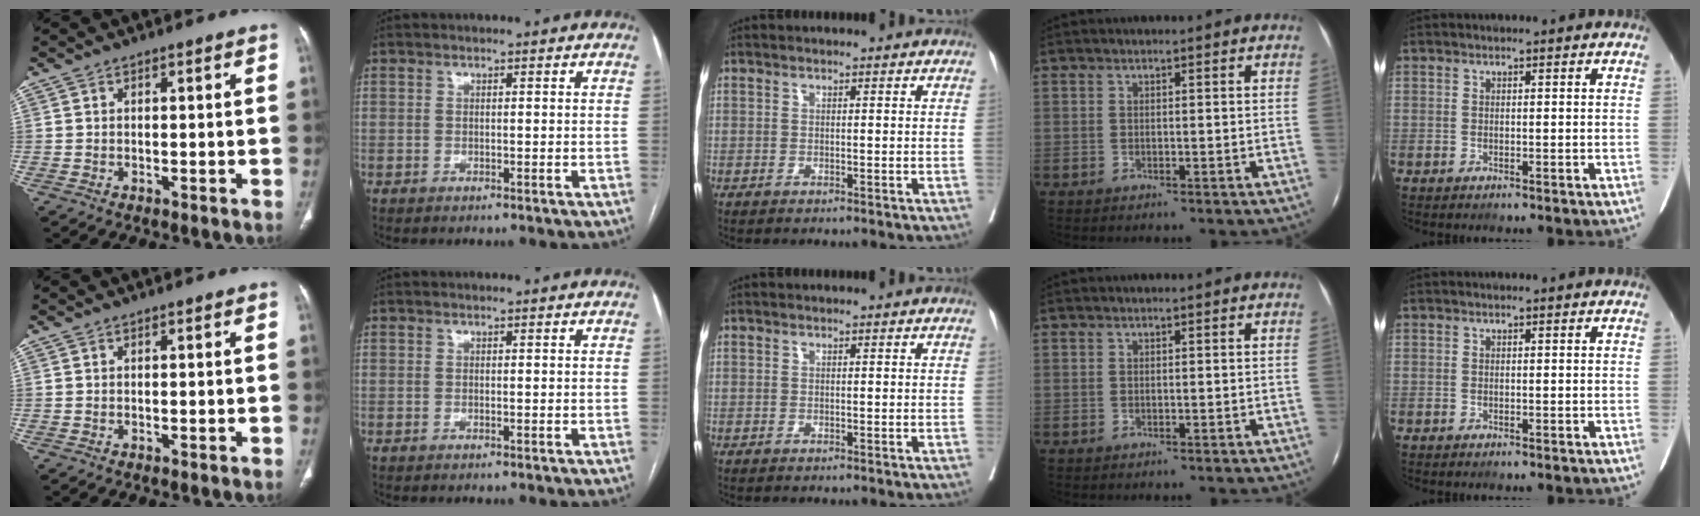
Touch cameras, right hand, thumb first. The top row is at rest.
{}